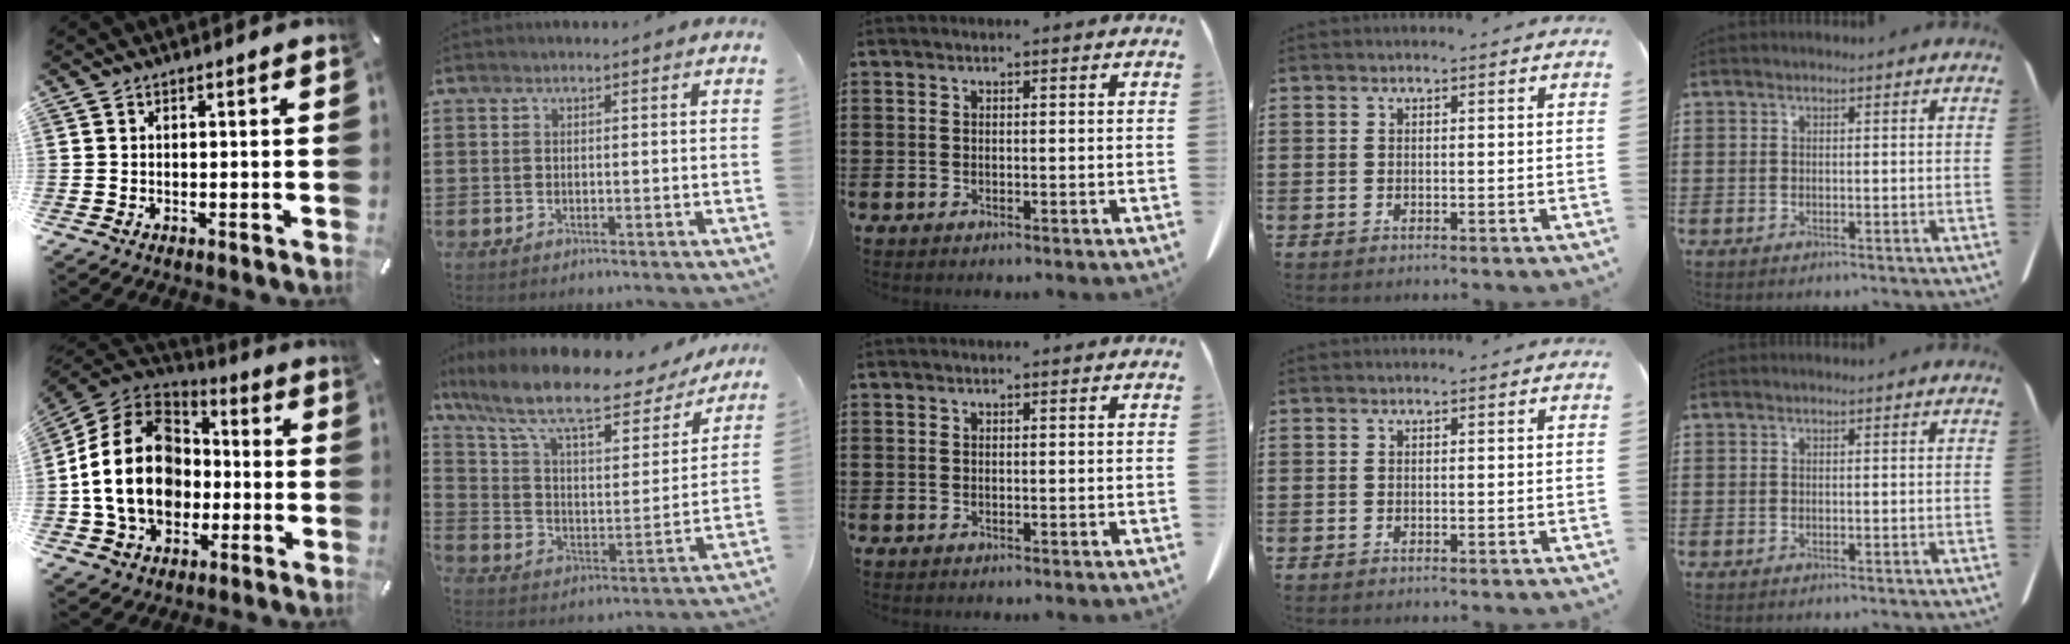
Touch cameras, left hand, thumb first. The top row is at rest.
{"thumb": {"total": 19.0, "force": [-3.0, 15.1, 11.1], "torque": [-0.252, 0.020, -0.058]}, "index": {"total": 11.7, "force": [9.2, 2.4, 6.9], "torque": [-0.161, -0.053, 0.153]}}